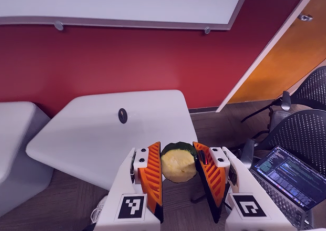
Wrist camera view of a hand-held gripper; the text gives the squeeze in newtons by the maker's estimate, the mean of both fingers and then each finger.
{"total": 12.0, "left": 12.6, "right": 11.4}